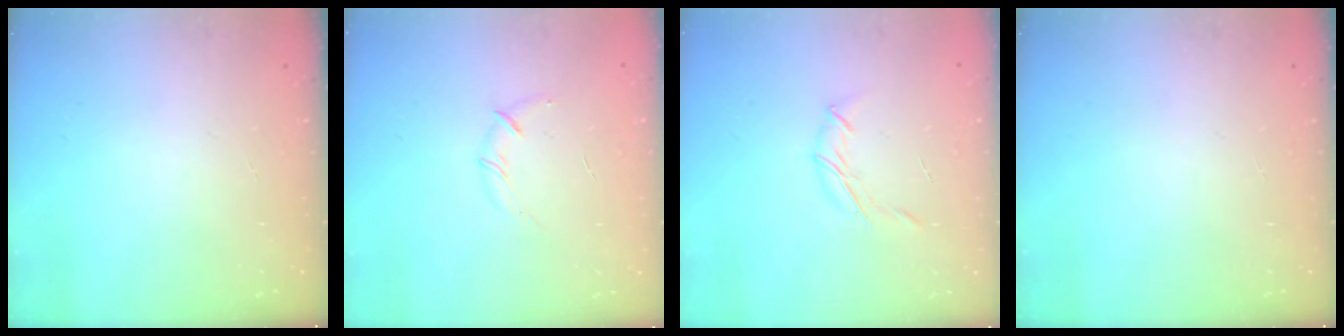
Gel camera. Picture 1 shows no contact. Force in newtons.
{"total": 3.8, "press": 3.7, "slide": 1.0}
{"total": 6.0, "press": 6.0, "slide": 0.8}
{"total": 0.0}